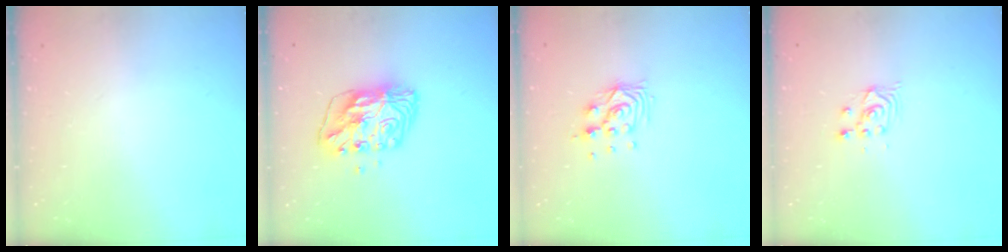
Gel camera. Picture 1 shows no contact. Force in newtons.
{"total": 11.3, "press": 11.2, "slide": 1.6}
{"total": 9.5, "press": 9.5, "slide": 0.7}
{"total": 2.9, "press": 2.9, "slide": 0.1}